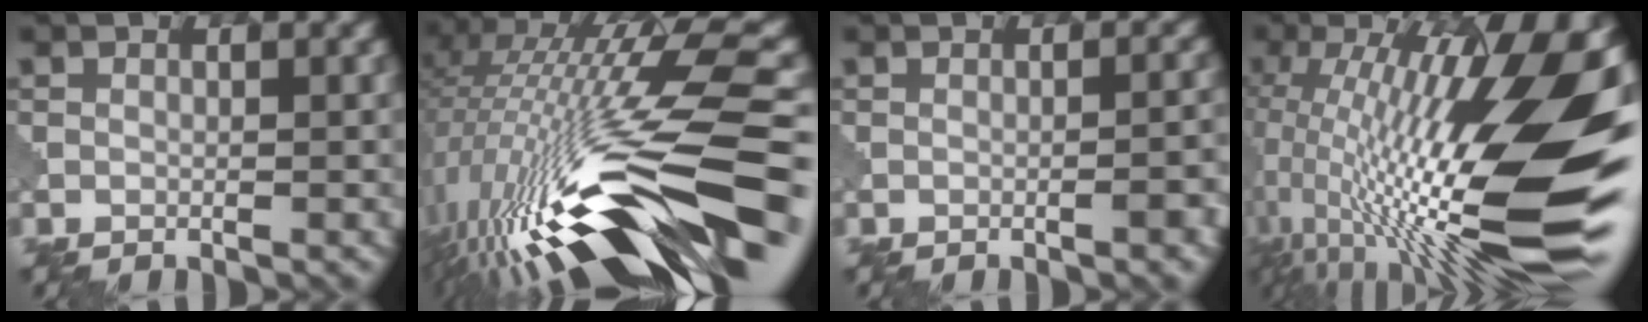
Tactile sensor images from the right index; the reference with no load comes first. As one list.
[{"total": 16.6, "force": [-4.3, 4.6, 15.4], "torque": [-0.288, 0.031, -0.075]}, {"total": 2.2, "force": [-0.8, 0.5, 2.0], "torque": [-0.020, 0.008, -0.013]}, {"total": 20.3, "force": [0.0, 5.8, 19.5], "torque": [-0.311, 0.004, 0.002]}]